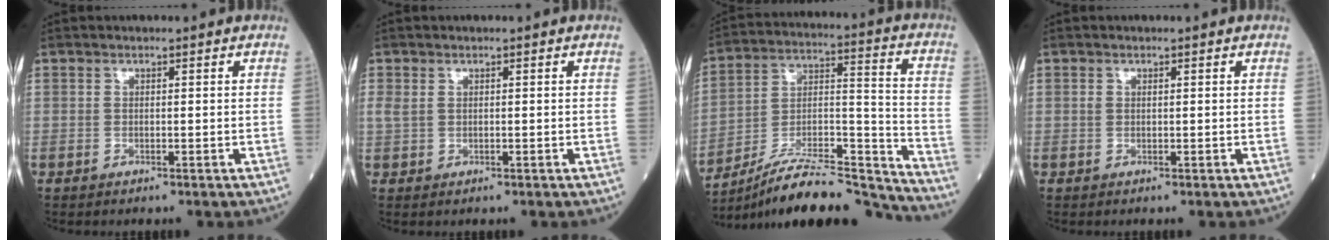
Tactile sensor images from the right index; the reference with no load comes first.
{"total": 1.4, "force": [0.5, 0.9, 1.0], "torque": [-0.030, 0.004, 0.015]}
{"total": 21.3, "force": [-19.8, 1.1, 7.7], "torque": [-0.125, 0.021, -0.329]}
{"total": 0.7, "force": [0.3, 0.5, 0.5], "torque": [-0.013, 0.006, 0.006]}